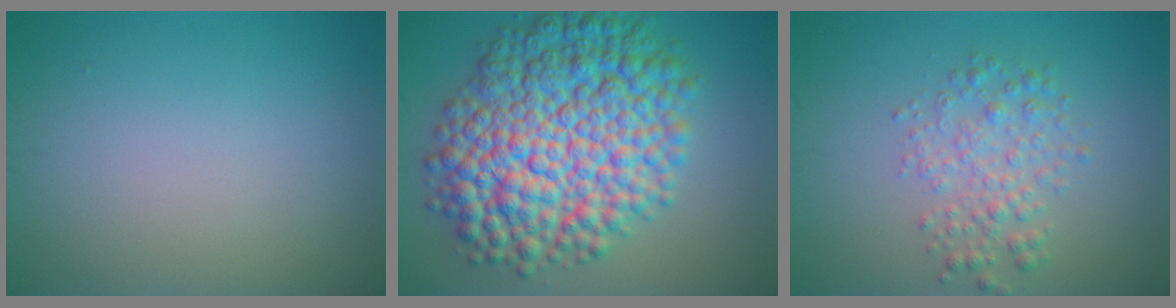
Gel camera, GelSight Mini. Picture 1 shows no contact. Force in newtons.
{"total": 13.0, "press": 13.0, "slide": 0.2}
{"total": 2.8, "press": 2.8, "slide": 0.0}